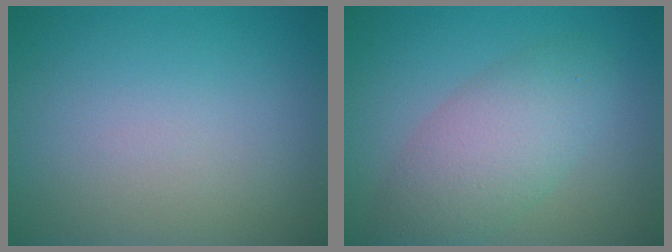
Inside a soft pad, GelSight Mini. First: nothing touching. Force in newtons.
{"total": 5.1, "press": 5.1, "slide": 0.3}